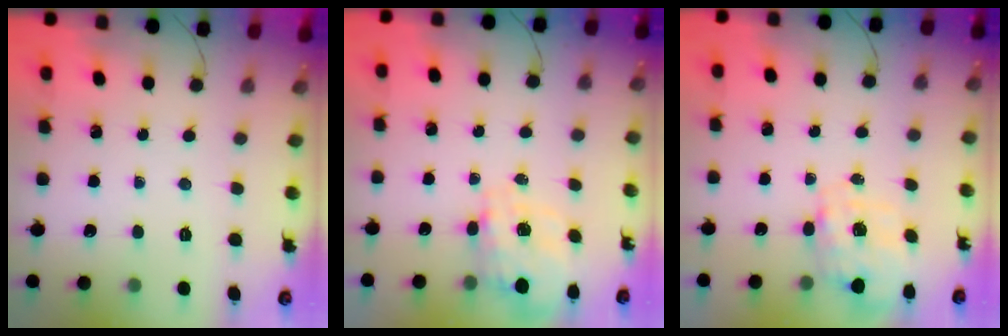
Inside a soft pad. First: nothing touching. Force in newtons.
{"total": 3.5, "press": 3.3, "slide": 1.0}
{"total": 2.9, "press": 2.7, "slide": 0.9}